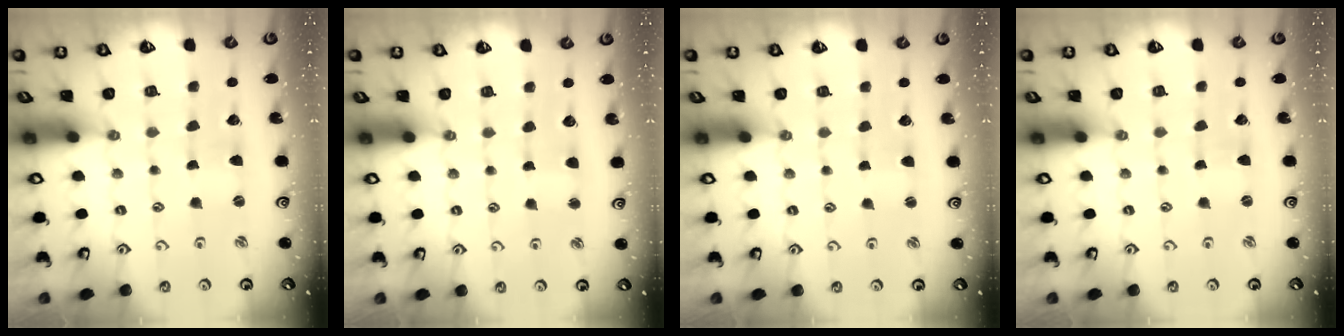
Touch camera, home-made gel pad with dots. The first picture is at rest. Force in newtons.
{"total": 1.9, "press": 1.9, "slide": 0.3}
{"total": 1.3, "press": 1.3, "slide": 0.2}
{"total": 0.0}